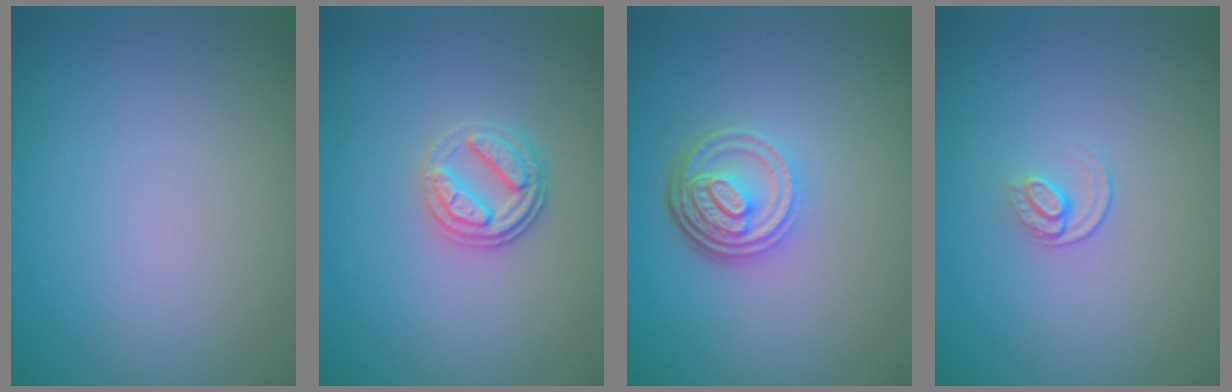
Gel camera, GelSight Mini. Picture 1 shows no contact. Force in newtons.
{"total": 2.6, "press": 2.4, "slide": 1.0}
{"total": 4.7, "press": 3.5, "slide": 3.2}
{"total": 1.2, "press": 0.8, "slide": 0.9}